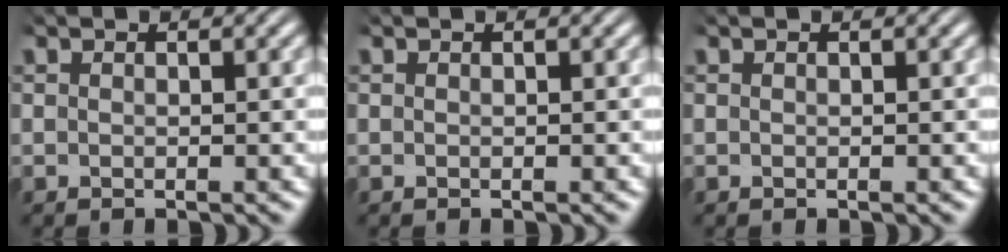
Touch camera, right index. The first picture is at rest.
{"total": 0.0}
{"total": 0.0}